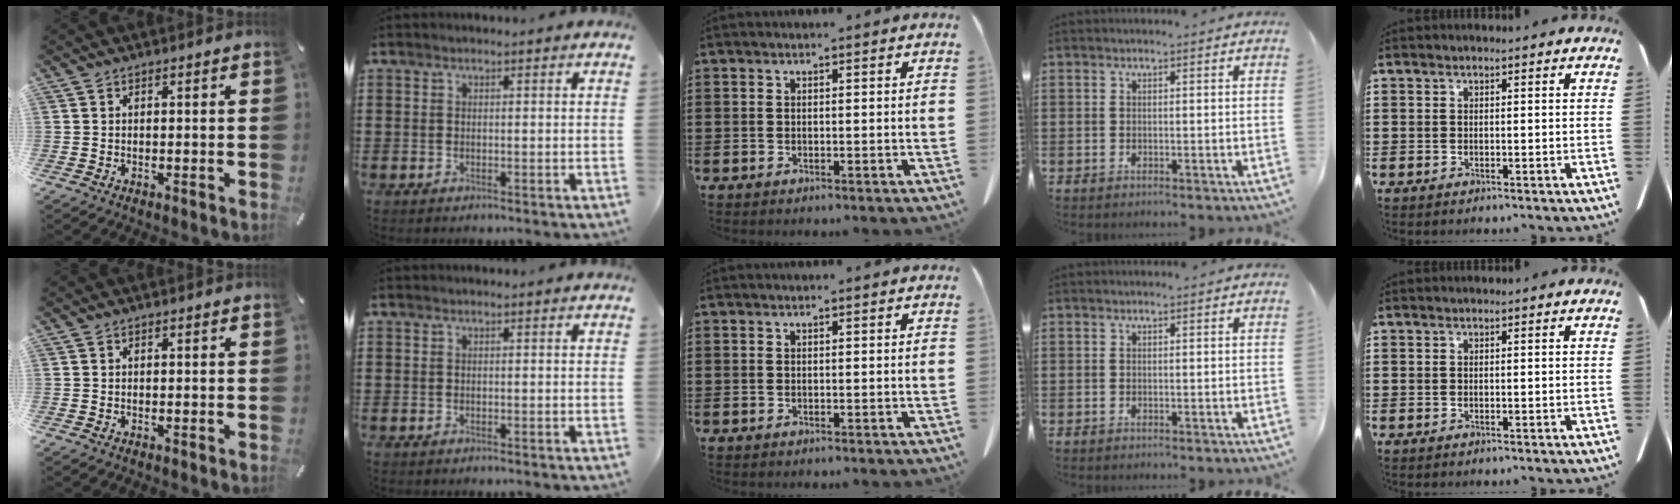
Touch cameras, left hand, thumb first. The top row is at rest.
{}